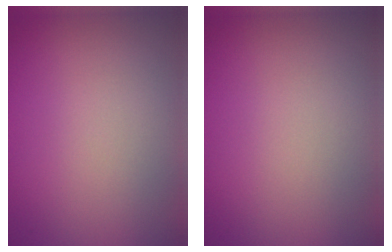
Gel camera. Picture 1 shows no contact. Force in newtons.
{"total": 0.0}